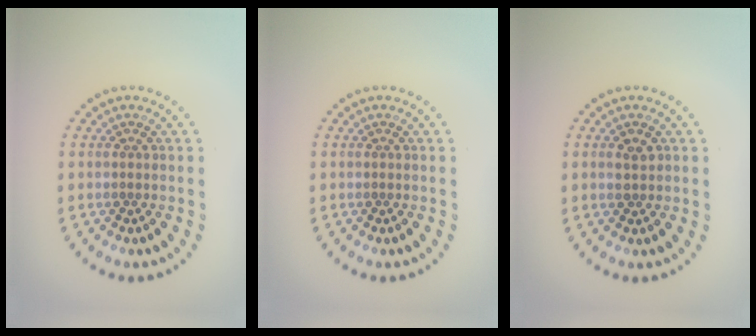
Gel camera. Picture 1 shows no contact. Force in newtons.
{"total": 0.0}
{"total": 1.5, "press": 1.5, "slide": 0.2}